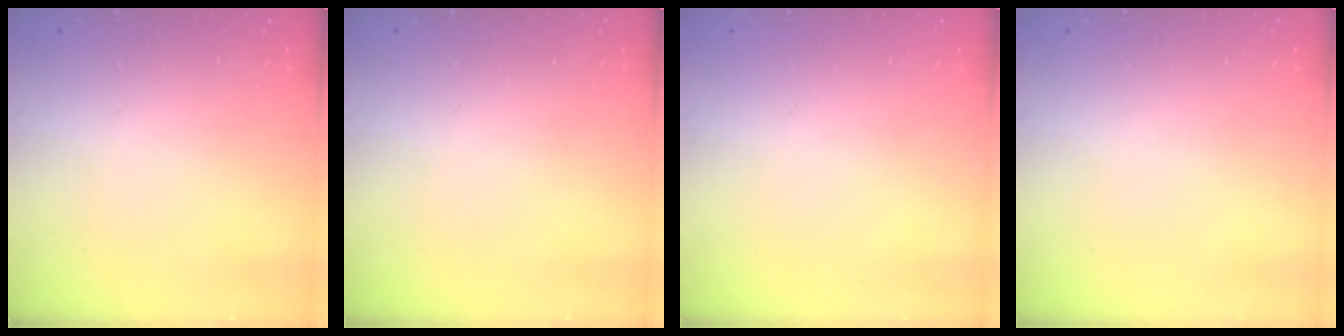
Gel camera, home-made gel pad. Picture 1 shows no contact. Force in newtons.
{"total": 0.0}
{"total": 0.0}
{"total": 0.0}